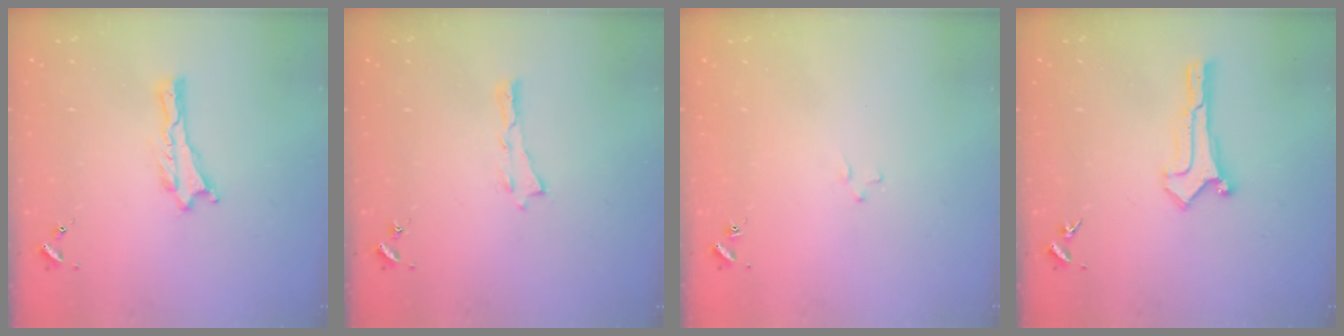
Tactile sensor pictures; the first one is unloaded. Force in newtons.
{"total": 0.0}
{"total": 1.2, "press": 1.2, "slide": 0.2}
{"total": 0.6, "press": 0.6, "slide": 0.0}